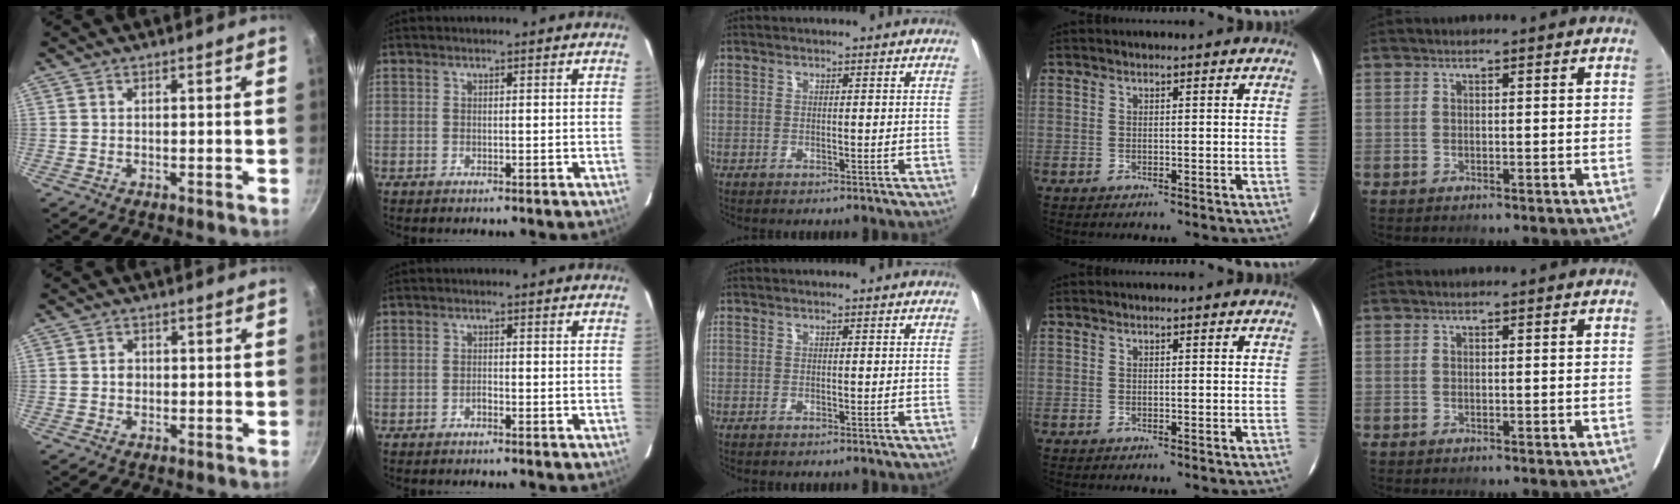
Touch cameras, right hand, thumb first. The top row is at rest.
{"thumb": {"total": 2.0, "force": [-0.2, 1.7, 1.0], "torque": [-0.006, 0.006, -0.004]}, "index": {"total": 0.8, "force": [-0.6, 0.3, 0.5], "torque": [-0.008, 0.002, -0.012]}}